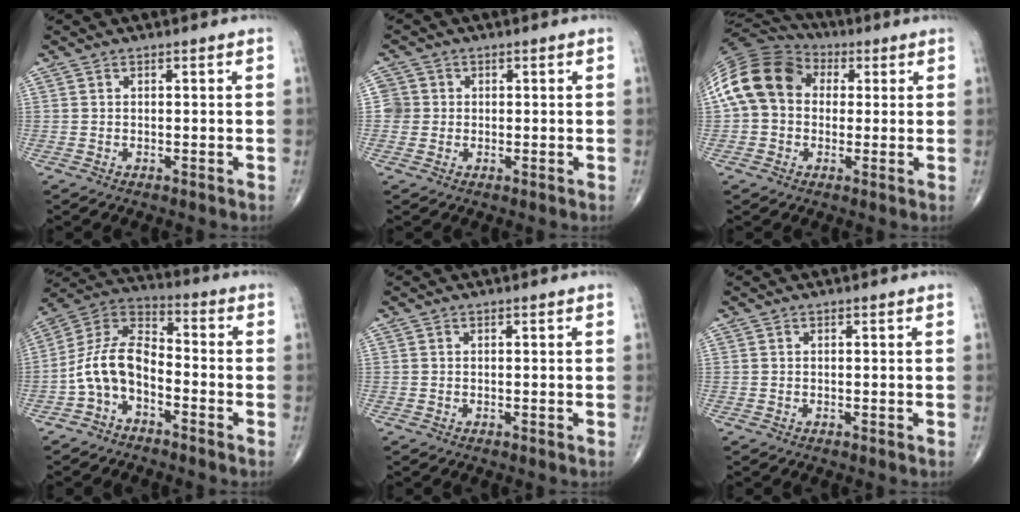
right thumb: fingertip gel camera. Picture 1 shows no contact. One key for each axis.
{"total": 3.1, "fx": 0.0, "fy": 3.1, "fz": 0.1, "tx": 0.023, "ty": 0.008, "tz": -0.002}
{"total": 15.2, "fx": 2.3, "fy": 12.0, "fz": 9.1, "tx": -0.172, "ty": 0.038, "tz": 0.033}
{"total": 10.6, "fx": -3.9, "fy": 6.2, "fz": 7.6, "tx": -0.145, "ty": 0.065, "tz": -0.088}
{"total": 0.0}
{"total": 0.0}